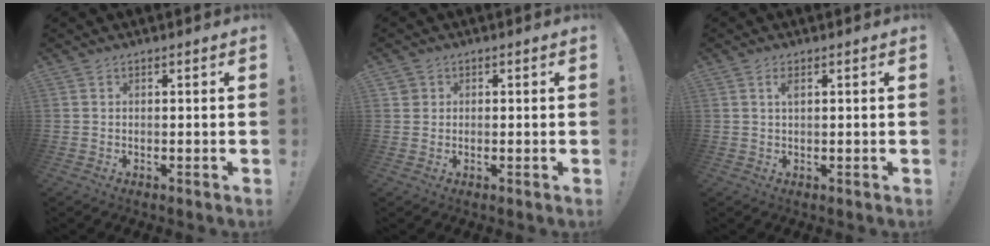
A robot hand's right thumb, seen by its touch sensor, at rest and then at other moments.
{"total": 1.8, "force": [0.6, 1.7, 0.3], "torque": [0.002, 0.002, 0.009]}
{"total": 2.0, "force": [0.7, 0.6, 1.8], "torque": [-0.038, 0.003, 0.012]}